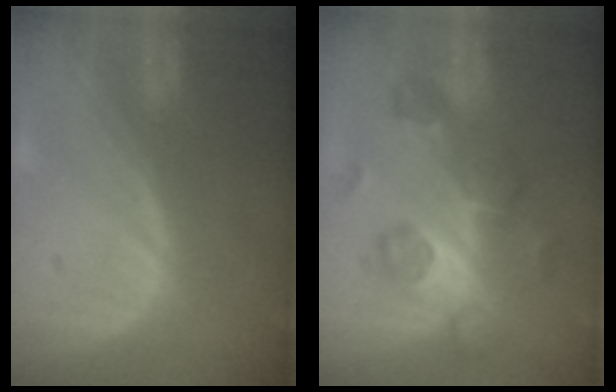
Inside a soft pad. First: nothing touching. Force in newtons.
{"total": 7.9, "press": 7.7, "slide": 2.1}